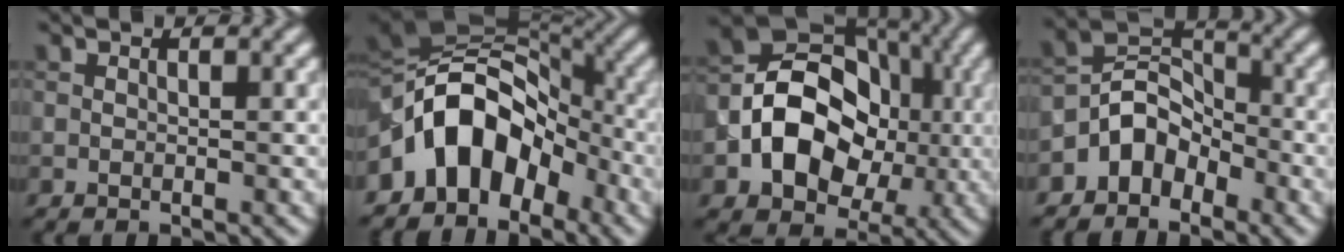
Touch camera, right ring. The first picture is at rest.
{"total": 9.6, "force": [-3.7, 6.4, 6.0], "torque": [-0.079, 0.023, -0.085]}
{"total": 11.2, "force": [-1.6, 8.8, 6.8], "torque": [-0.091, 0.005, -0.054]}
{"total": 4.3, "force": [-2.7, 2.9, 1.7], "torque": [-0.021, 0.012, -0.060]}